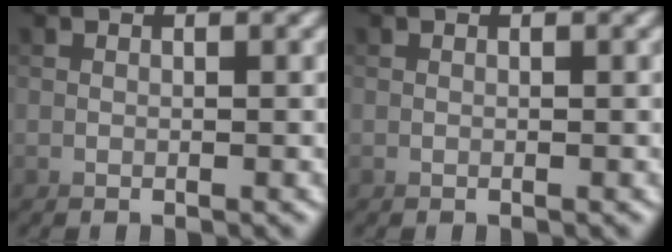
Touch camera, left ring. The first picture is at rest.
{"total": 0.0}